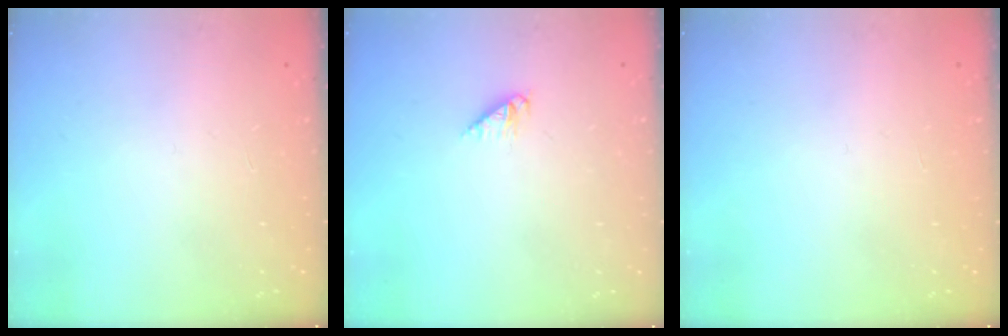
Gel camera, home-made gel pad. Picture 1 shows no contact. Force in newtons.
{"total": 2.7, "press": 2.7, "slide": 0.4}
{"total": 0.0}